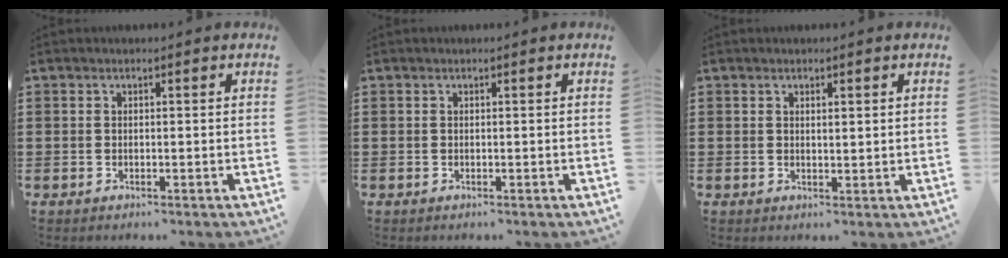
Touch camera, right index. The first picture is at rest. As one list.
[{"total": 0.0}, {"total": 1.0, "force": [0.7, 0.3, 0.6], "torque": [-0.012, 0.003, 0.013]}]